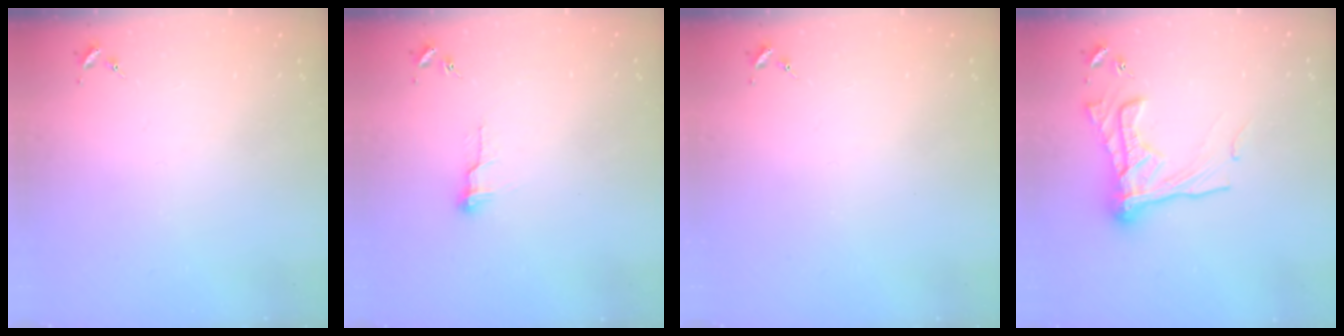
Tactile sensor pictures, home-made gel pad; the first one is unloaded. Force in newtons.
{"total": 6.3, "press": 6.3, "slide": 0.5}
{"total": 0.0}
{"total": 16.5, "press": 16.4, "slide": 1.5}